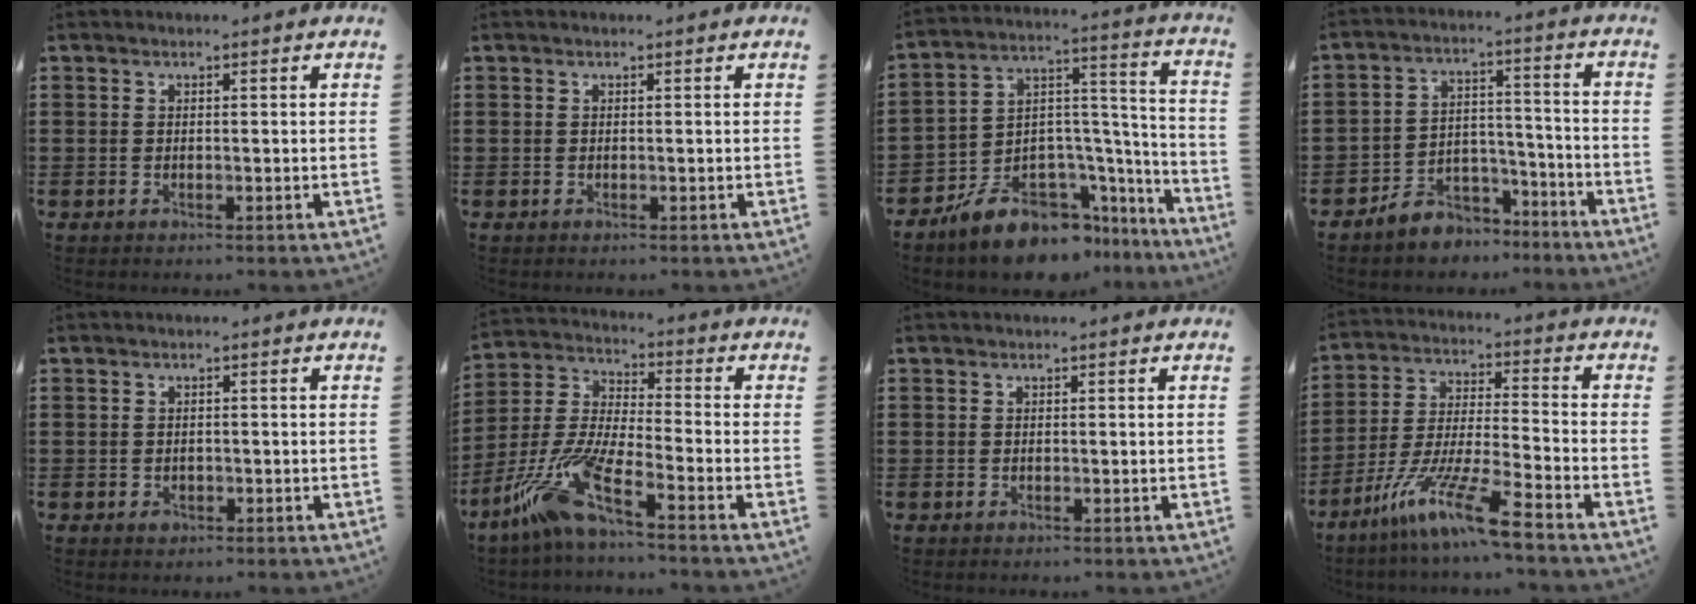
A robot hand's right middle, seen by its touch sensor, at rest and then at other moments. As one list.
[{"total": 0.0}, {"total": 10.1, "force": [-8.1, 5.2, 3.0], "torque": [-0.072, 0.021, -0.150]}, {"total": 5.5, "force": [-5.0, 2.3, -0.1], "torque": [-0.003, 0.017, -0.101]}, {"total": 0.9, "force": [-0.4, 0.7, 0.5], "torque": [-0.011, 0.000, -0.009]}, {"total": 11.3, "force": [-7.8, 1.3, 8.1], "torque": [-0.200, -0.018, -0.163]}, {"total": 0.0}, {"total": 11.2, "force": [-8.5, -0.1, 7.3], "torque": [-0.149, -0.006, -0.168]}]